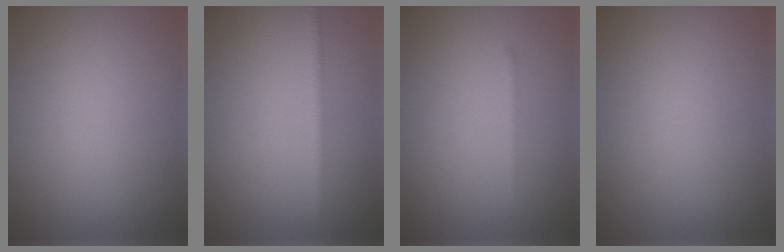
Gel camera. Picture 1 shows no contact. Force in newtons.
{"total": 1.9, "press": 1.9, "slide": 0.0}
{"total": 0.8, "press": 0.8, "slide": 0.1}
{"total": 0.0}